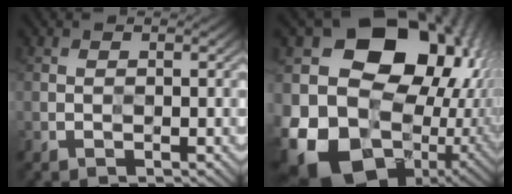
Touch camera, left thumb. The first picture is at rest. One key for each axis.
{"total": 21.9, "fx": -0.4, "fy": 18.3, "fz": 12.0, "tx": -0.216, "ty": -0.034, "tz": -0.017}